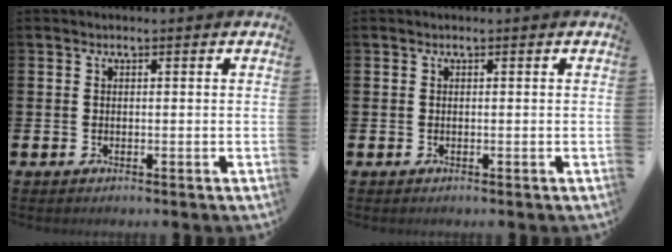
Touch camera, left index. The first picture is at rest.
{"total": 0.0}